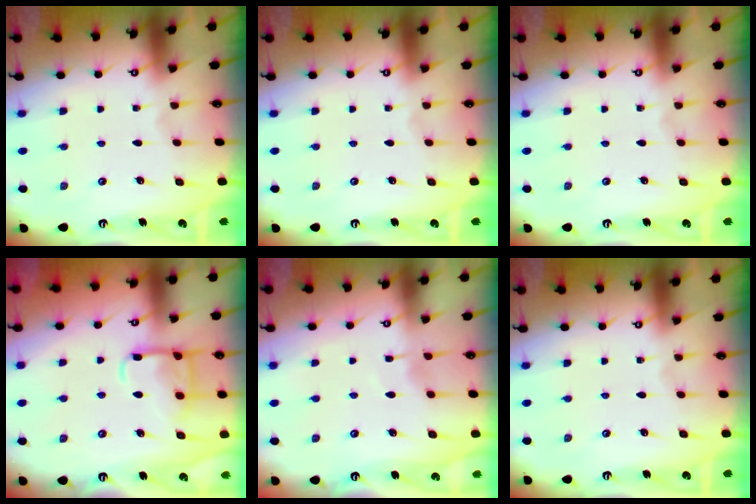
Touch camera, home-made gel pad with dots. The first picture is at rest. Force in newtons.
{"total": 0.0}
{"total": 0.0}
{"total": 13.8, "press": 13.8, "slide": 1.3}
{"total": 3.9, "press": 3.9, "slide": 0.6}
{"total": 0.0}